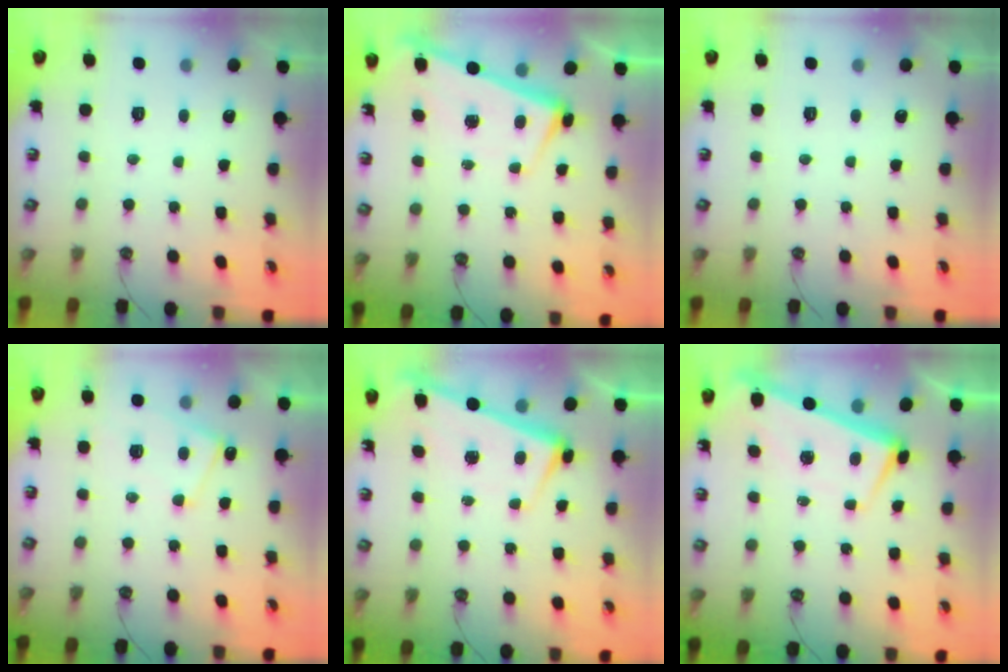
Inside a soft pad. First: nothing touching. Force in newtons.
{"total": 2.6, "press": 2.6, "slide": 0.3}
{"total": 0.0}
{"total": 0.7, "press": 0.5, "slide": 0.4}
{"total": 2.6, "press": 2.6, "slide": 0.3}
{"total": 1.3, "press": 0.5, "slide": 1.2}